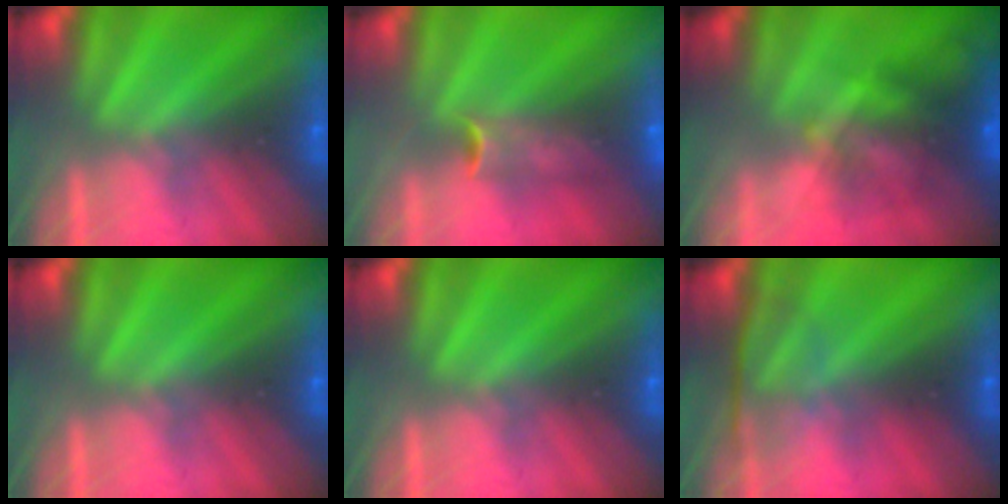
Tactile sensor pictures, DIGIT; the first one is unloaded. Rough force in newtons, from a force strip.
{"total": 7.7}
{"total": 7.7}
{"total": 0.0}
{"total": 0.0}
{"total": 2.4}